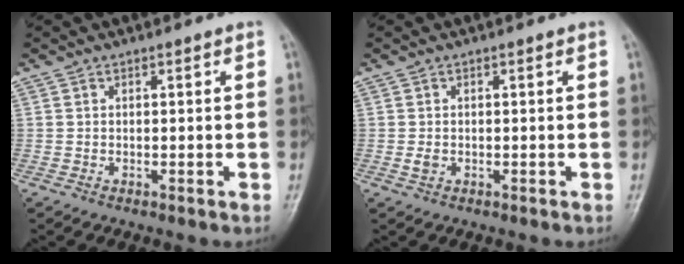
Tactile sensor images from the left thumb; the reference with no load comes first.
{"total": 1.2, "force": [-0.2, 1.0, 0.7], "torque": [-0.015, -0.002, -0.001]}